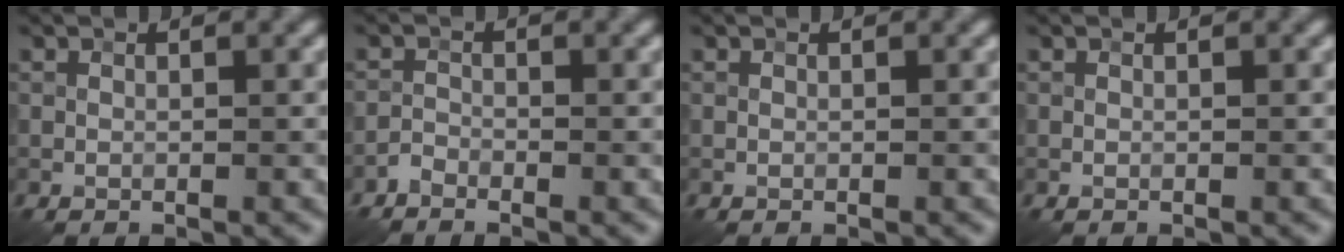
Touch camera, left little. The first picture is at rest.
{"total": 1.1, "force": [-1.0, 0.3, 0.2], "torque": [-0.002, 0.004, -0.025]}
{"total": 0.0}
{"total": 0.0}